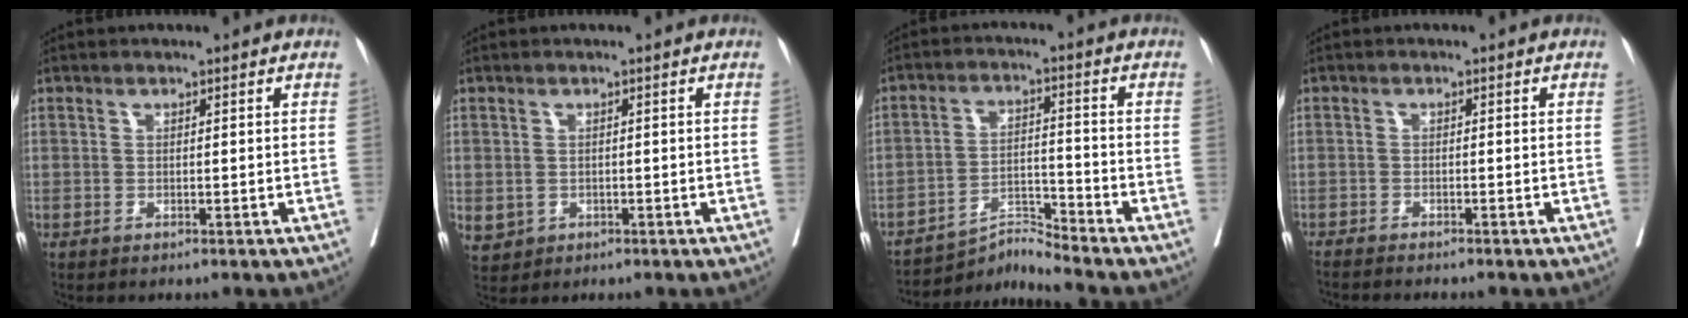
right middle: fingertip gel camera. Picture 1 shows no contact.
{"total": 3.4, "force": [-0.9, 3.1, 1.0], "torque": [-0.020, -0.002, -0.005]}
{"total": 6.4, "force": [-5.7, -2.7, -1.2], "torque": [0.003, 0.006, -0.101]}
{"total": 4.5, "force": [-4.1, -0.5, 1.6], "torque": [-0.025, -0.010, -0.070]}